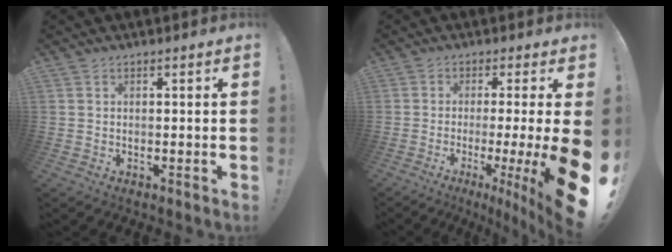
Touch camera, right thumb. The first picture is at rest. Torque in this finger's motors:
{"motor_torque": [0.10, 1.62, 1.61, -1.16, 0.18]}